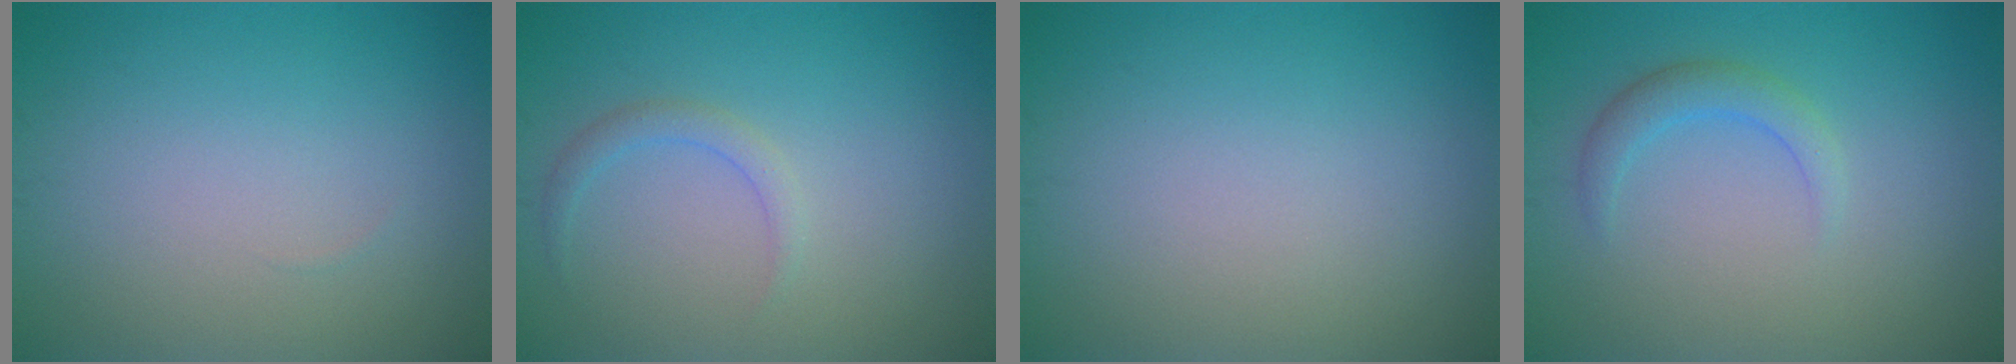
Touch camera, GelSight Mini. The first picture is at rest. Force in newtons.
{"total": 1.3, "press": 1.3, "slide": 0.1}
{"total": 0.0}
{"total": 2.0, "press": 2.0, "slide": 0.1}